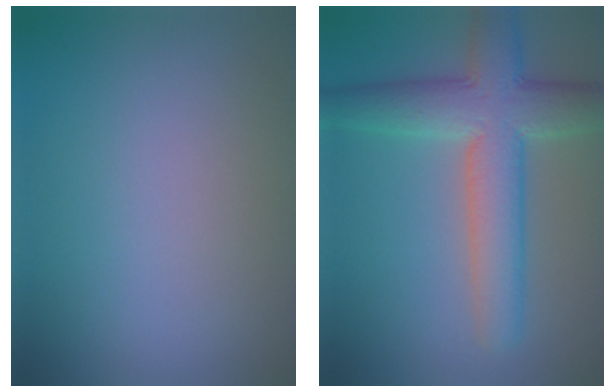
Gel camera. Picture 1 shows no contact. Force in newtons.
{"total": 7.5, "press": 7.5, "slide": 0.5}